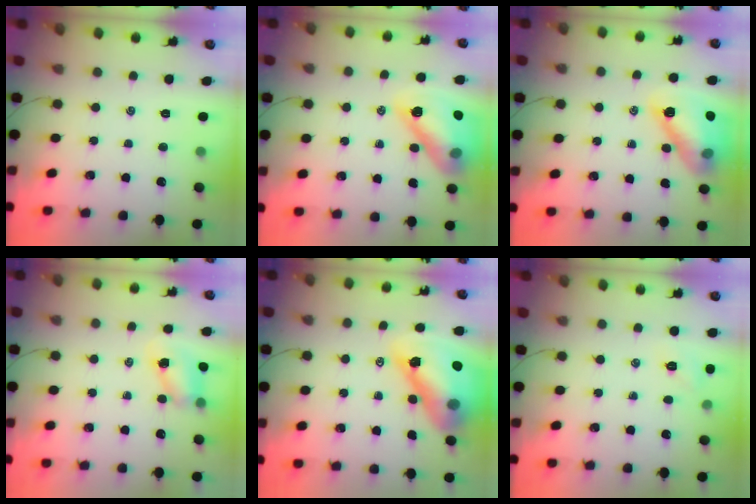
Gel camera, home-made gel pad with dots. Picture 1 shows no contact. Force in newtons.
{"total": 18.1, "press": 17.7, "slide": 3.8}
{"total": 14.3, "press": 14.0, "slide": 2.8}
{"total": 6.0, "press": 5.9, "slide": 0.8}
{"total": 19.6, "press": 18.8, "slide": 5.4}
{"total": 4.9, "press": 4.7, "slide": 1.2}